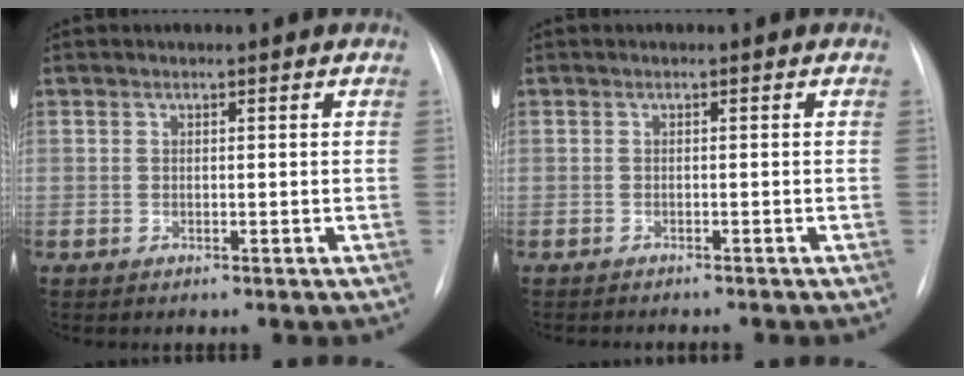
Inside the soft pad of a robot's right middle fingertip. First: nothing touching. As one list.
[{"total": 3.9, "force": [-3.5, 0.5, 1.7], "torque": [-0.021, -0.008, -0.040]}]